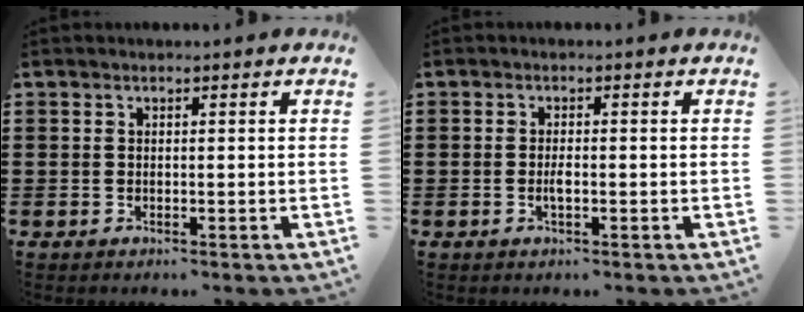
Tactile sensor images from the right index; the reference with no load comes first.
{"total": 1.5, "force": [-0.4, 0.5, 1.3], "torque": [-0.028, 0.001, -0.007]}